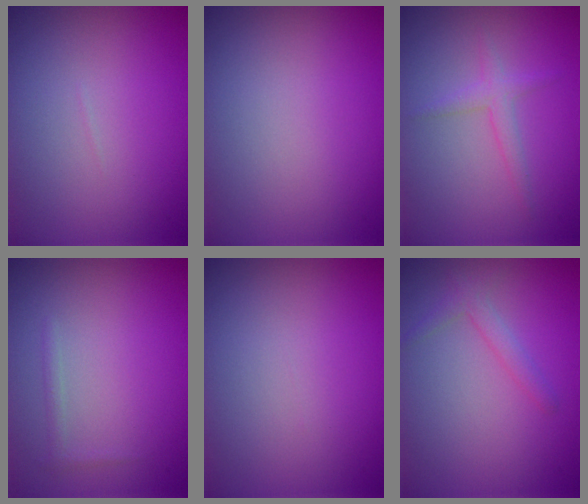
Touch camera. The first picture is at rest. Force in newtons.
{"total": 0.0}
{"total": 1.6, "press": 1.6, "slide": 0.1}
{"total": 0.7, "press": 0.7, "slide": 0.0}
{"total": 0.0}
{"total": 1.5, "press": 1.5, "slide": 0.1}